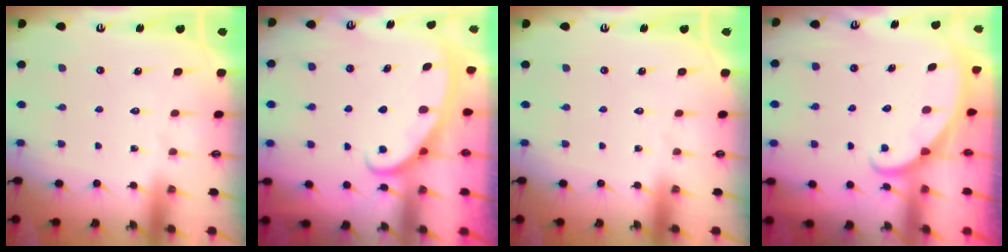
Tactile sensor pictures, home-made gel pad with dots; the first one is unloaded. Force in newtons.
{"total": 2.8, "press": 2.8, "slide": 0.4}
{"total": 0.0}
{"total": 1.7, "press": 1.6, "slide": 0.1}